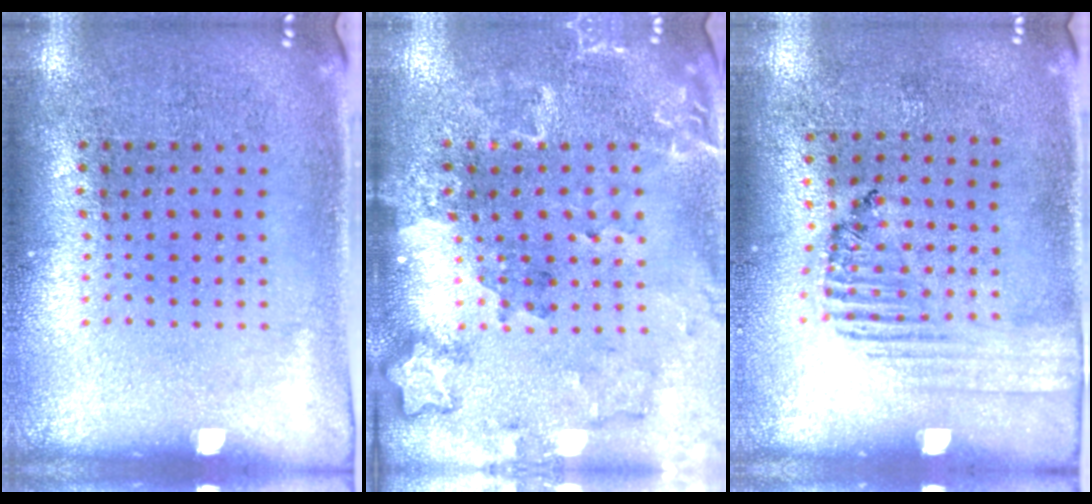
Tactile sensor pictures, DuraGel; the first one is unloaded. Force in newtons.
{"total": 1.8, "press": 1.7, "slide": 0.2}
{"total": 1.4, "press": 1.1, "slide": 0.9}